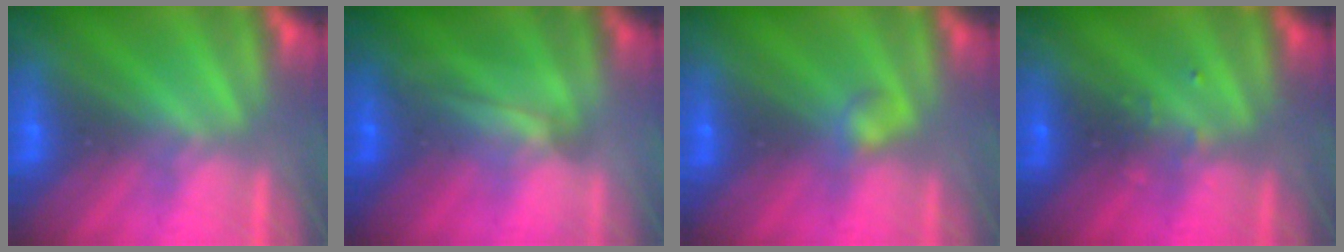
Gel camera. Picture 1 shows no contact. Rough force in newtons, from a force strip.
{"total": 1.6}
{"total": 2.2}
{"total": 2.4}